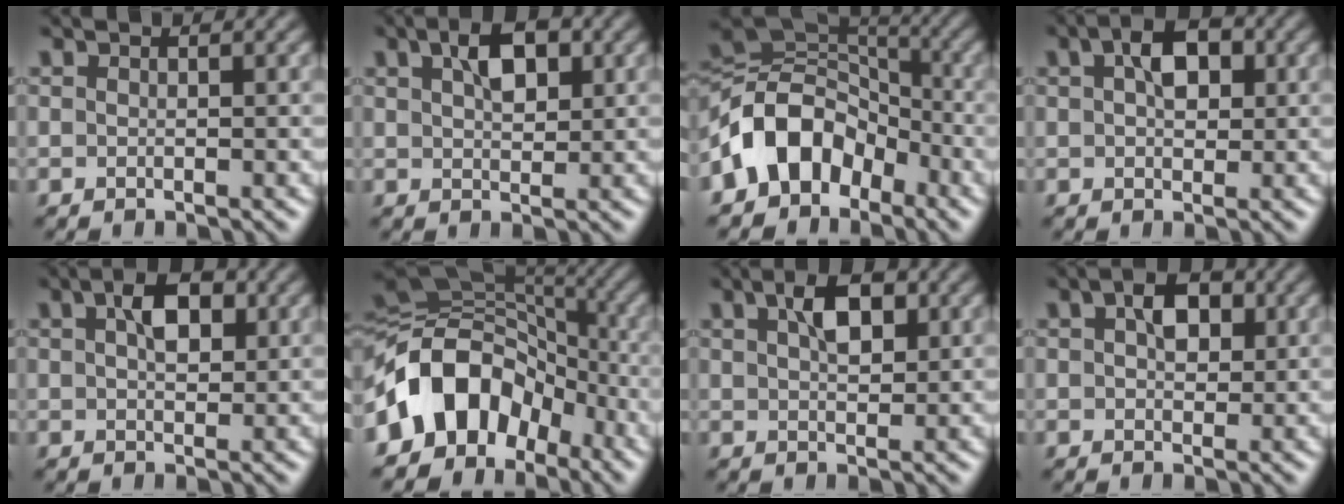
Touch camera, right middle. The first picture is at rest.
{"total": 3.7, "force": [1.5, 1.9, 2.8], "torque": [-0.049, 0.009, 0.027]}
{"total": 8.5, "force": [-4.0, 5.9, 4.6], "torque": [-0.060, 0.015, -0.090]}
{"total": 4.2, "force": [1.2, 2.6, 3.0], "torque": [-0.050, 0.011, 0.015]}
{"total": 3.8, "force": [1.2, 2.1, 2.9], "torque": [-0.050, 0.009, 0.018]}
{"total": 11.2, "force": [-5.0, 8.0, 6.1], "torque": [-0.094, 0.024, -0.114]}
{"total": 3.7, "force": [1.5, 1.9, 2.9], "torque": [-0.052, 0.009, 0.027]}
{"total": 3.4, "force": [1.1, 2.2, 2.4], "torque": [-0.040, 0.008, 0.014]}